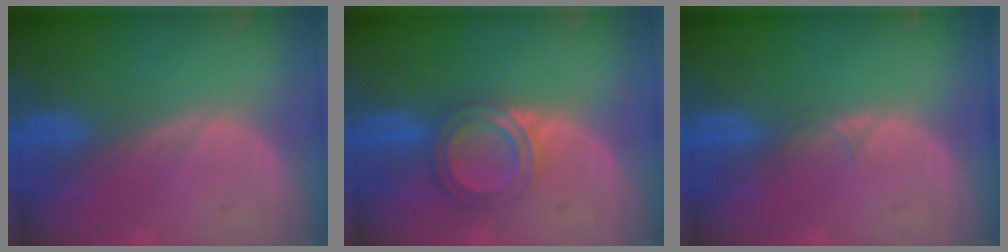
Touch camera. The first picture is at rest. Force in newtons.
{"total": 4.7, "press": 4.5, "slide": 1.3}
{"total": 0.9, "press": 0.8, "slide": 0.2}